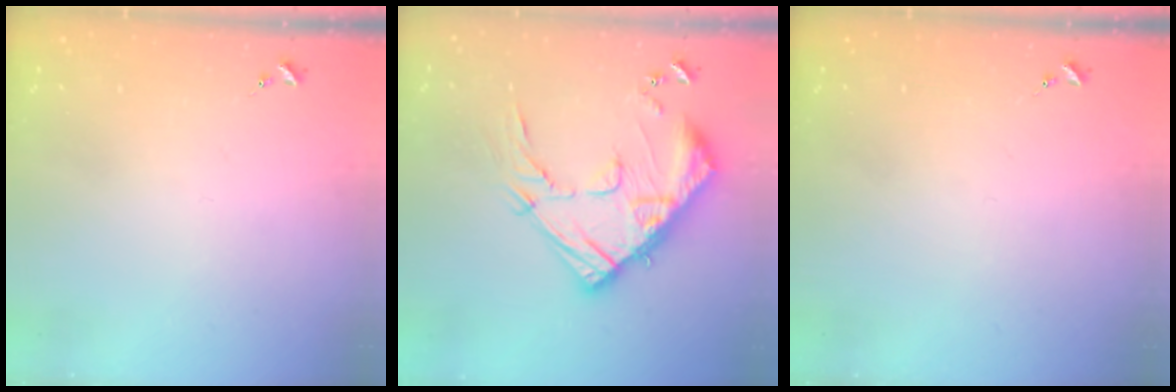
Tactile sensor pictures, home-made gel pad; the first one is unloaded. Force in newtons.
{"total": 19.3, "press": 19.2, "slide": 2.0}
{"total": 0.0}